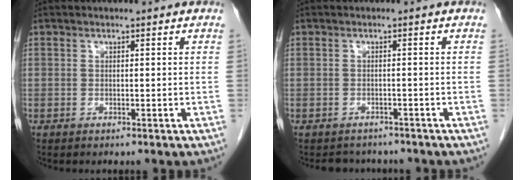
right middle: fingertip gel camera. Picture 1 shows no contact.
{"total": 3.5, "force": [-3.2, 1.4, 0.0], "torque": [-0.004, 0.000, -0.043]}